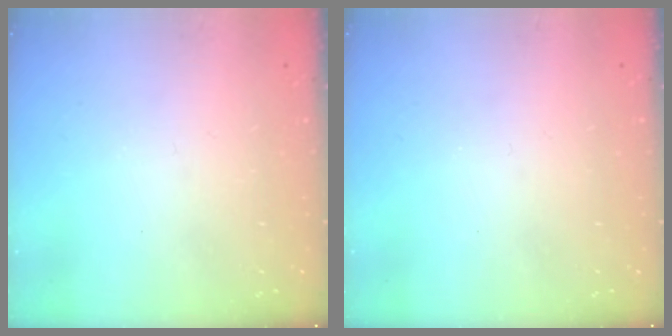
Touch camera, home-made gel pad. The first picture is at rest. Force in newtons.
{"total": 0.0}